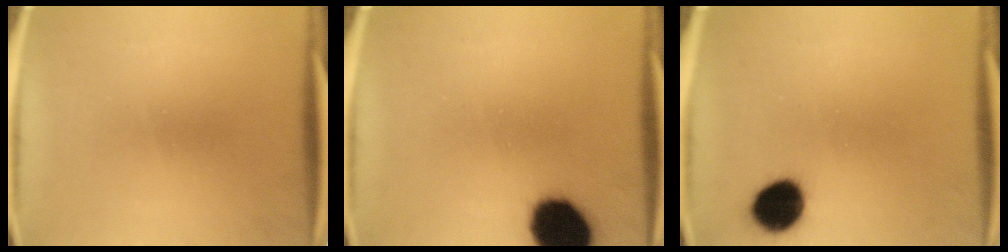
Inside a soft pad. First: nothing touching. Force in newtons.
{"total": 15.1}
{"total": 9.1}